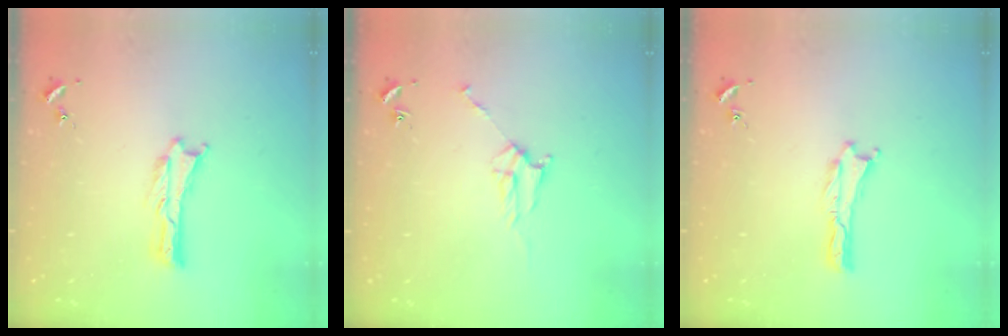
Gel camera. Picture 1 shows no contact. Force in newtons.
{"total": 3.7, "press": 3.6, "slide": 0.5}
{"total": 0.0}